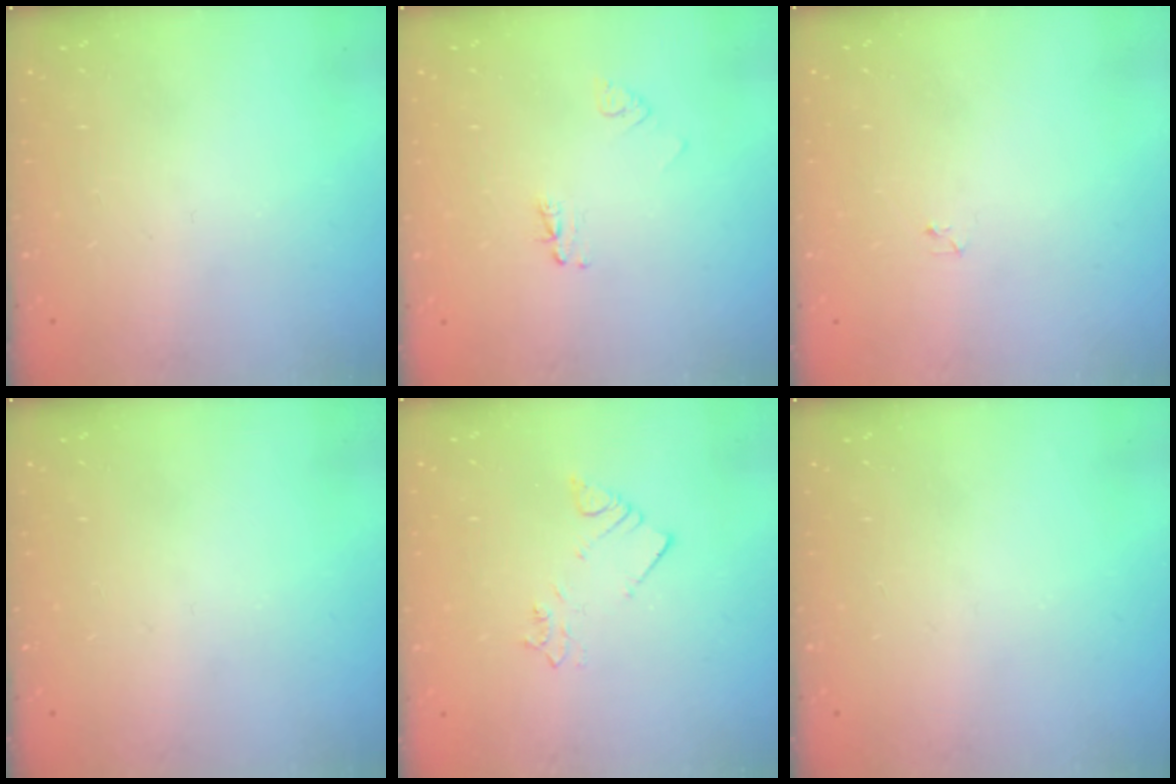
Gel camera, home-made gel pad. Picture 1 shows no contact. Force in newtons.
{"total": 3.5, "press": 3.5, "slide": 0.4}
{"total": 1.6, "press": 1.6, "slide": 0.2}
{"total": 0.0}
{"total": 2.3, "press": 2.3, "slide": 0.3}
{"total": 0.0}